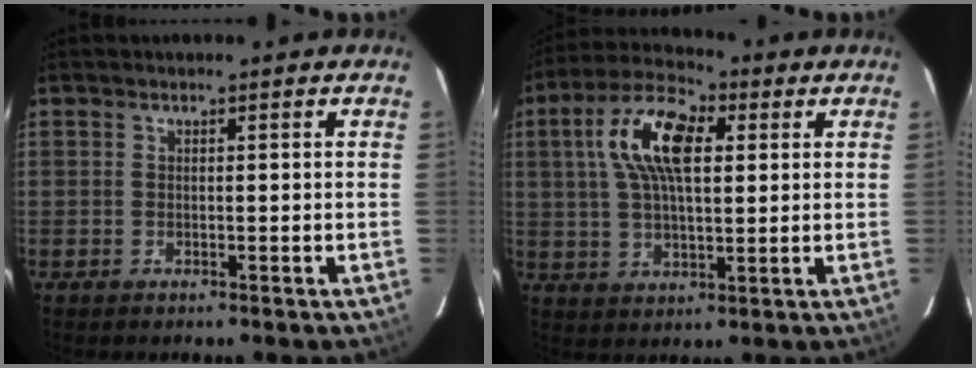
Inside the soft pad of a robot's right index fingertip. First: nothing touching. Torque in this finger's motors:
{"motor_torque": [0.51, 0.05, 0.49, 0.19]}